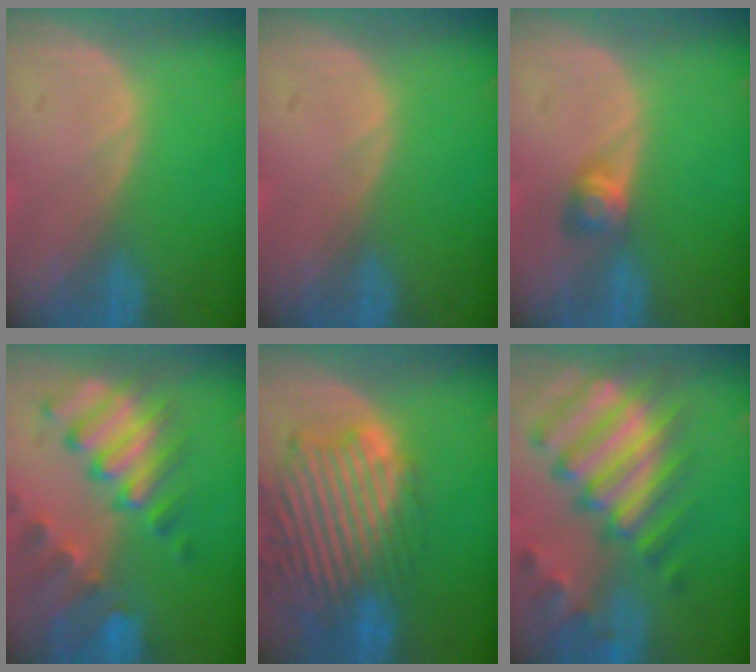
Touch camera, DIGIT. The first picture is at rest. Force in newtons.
{"total": 0.0}
{"total": 2.9, "press": 2.6, "slide": 1.4}
{"total": 10.1, "press": 8.8, "slide": 4.8}
{"total": 13.7, "press": 11.7, "slide": 7.2}
{"total": 12.5, "press": 10.8, "slide": 6.3}